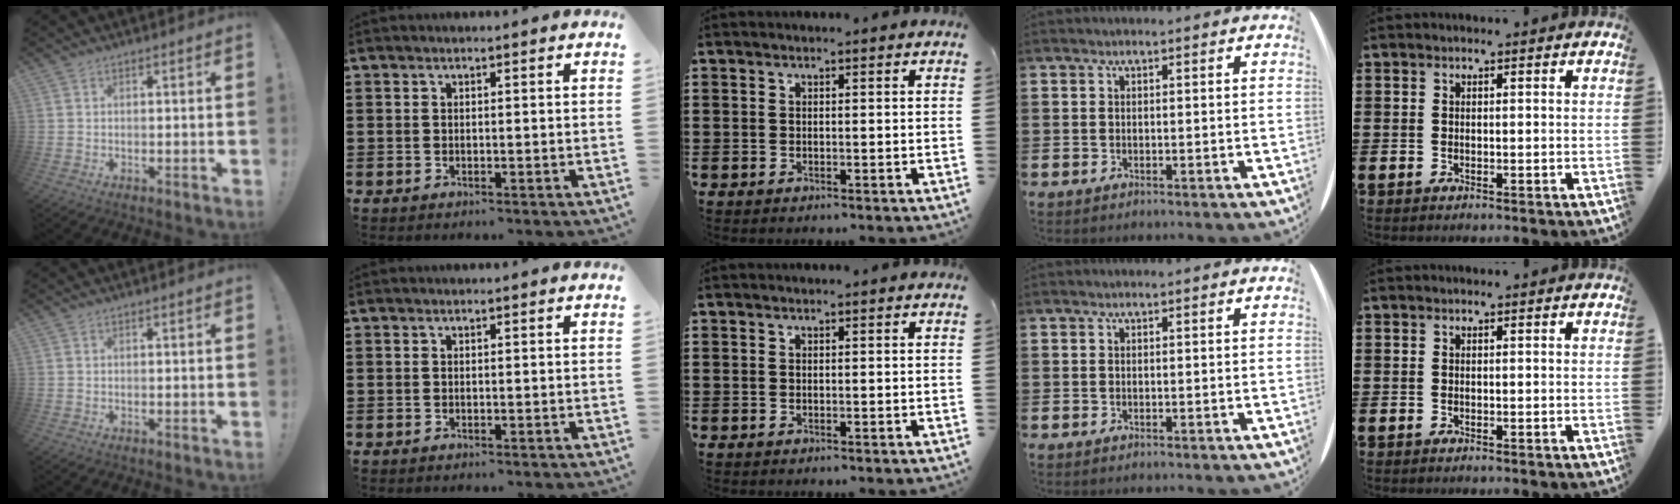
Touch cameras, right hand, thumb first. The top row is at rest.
{}